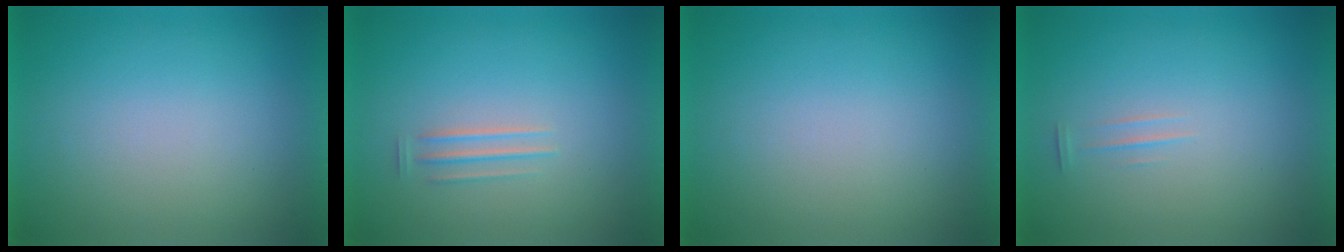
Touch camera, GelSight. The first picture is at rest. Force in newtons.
{"total": 1.5}
{"total": 0.0}
{"total": 1.3}